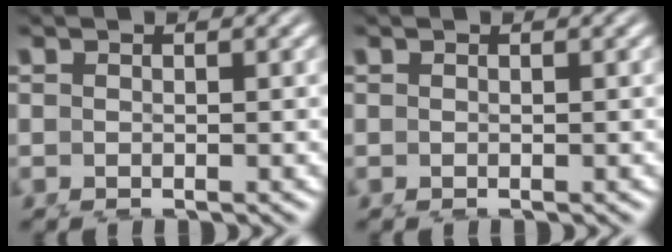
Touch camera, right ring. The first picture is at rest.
{"total": 0.0}